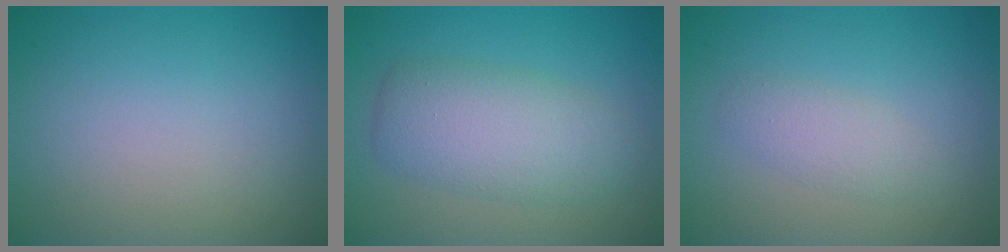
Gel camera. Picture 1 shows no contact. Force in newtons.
{"total": 5.2, "press": 5.2, "slide": 0.1}
{"total": 1.9, "press": 1.9, "slide": 0.0}